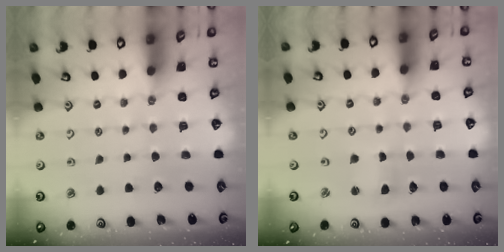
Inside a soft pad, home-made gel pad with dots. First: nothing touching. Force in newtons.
{"total": 2.0, "press": 2.0, "slide": 0.3}